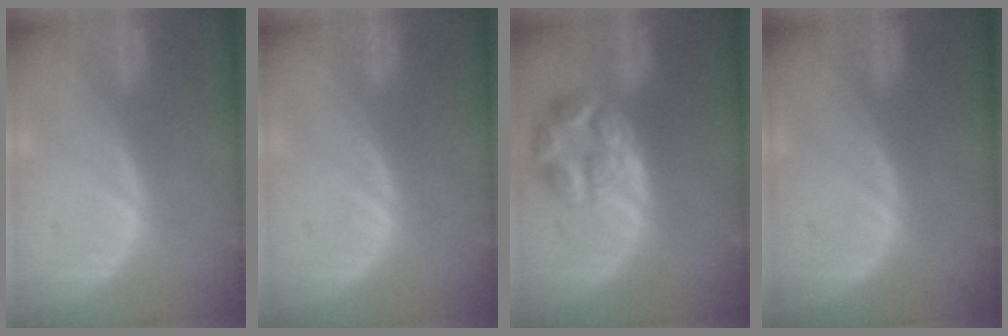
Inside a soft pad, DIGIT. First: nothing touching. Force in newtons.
{"total": 0.0}
{"total": 7.8, "press": 7.0, "slide": 3.5}
{"total": 0.0}